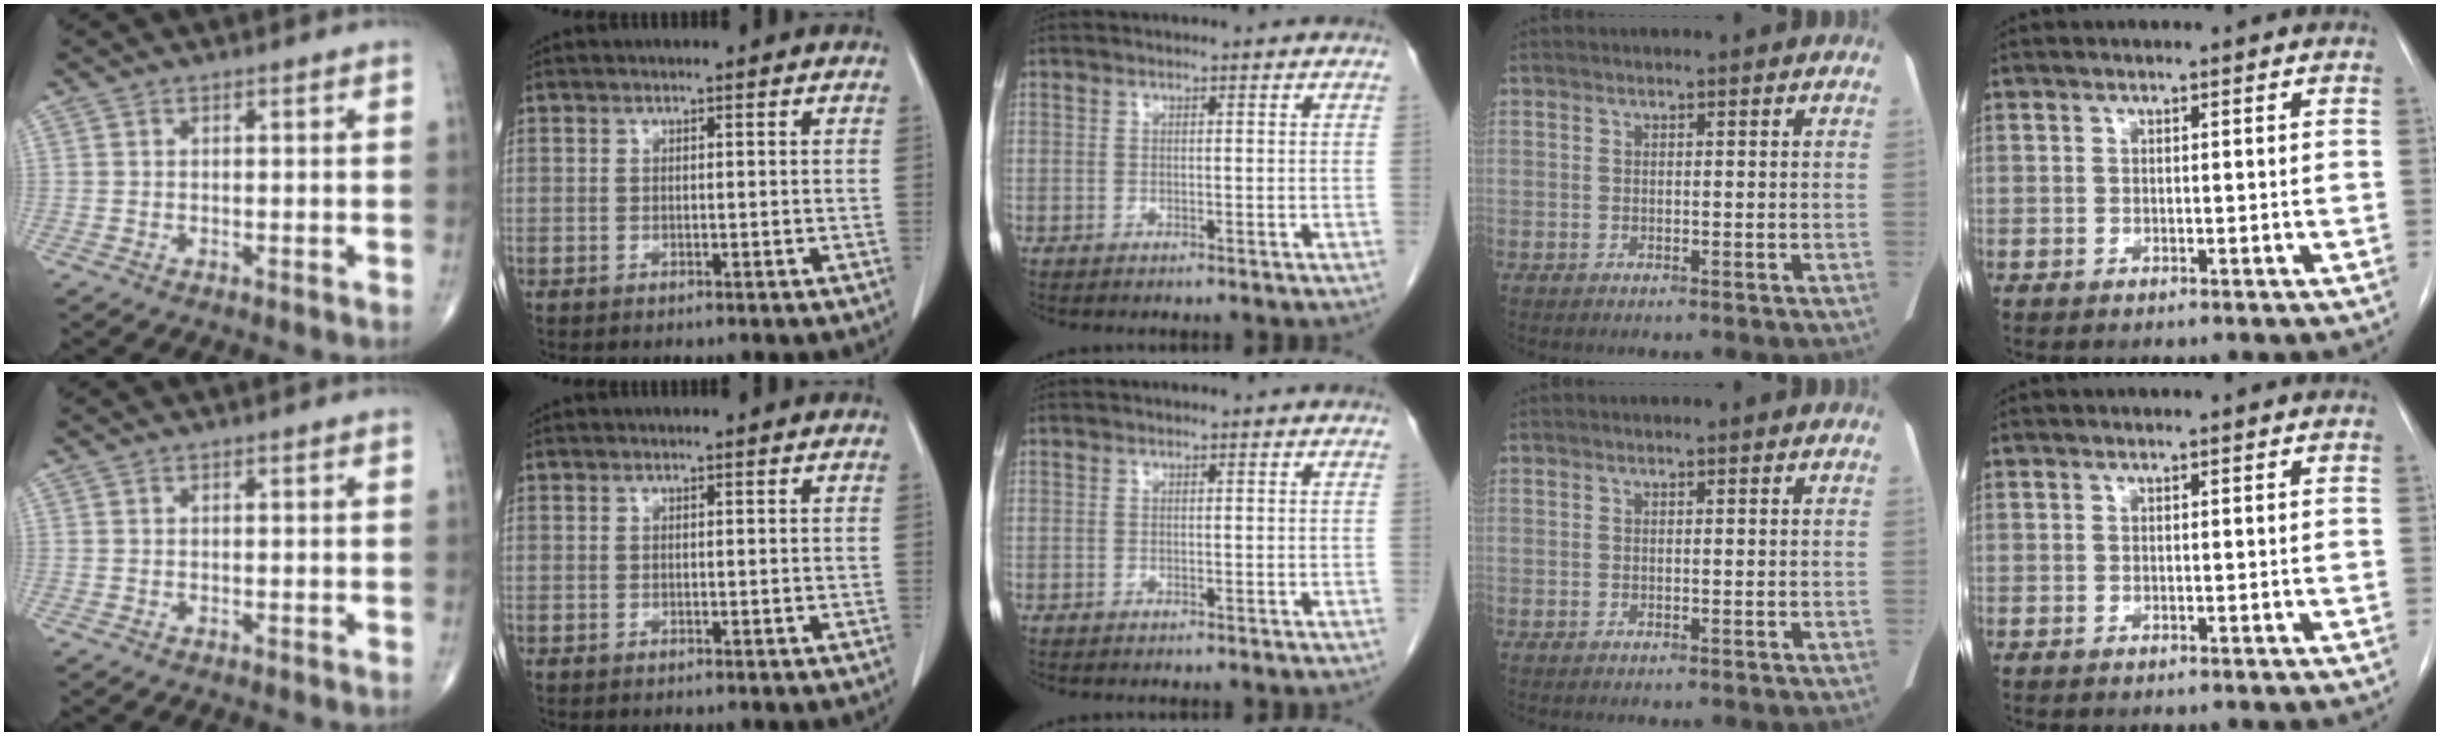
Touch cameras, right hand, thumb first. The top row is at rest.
{}